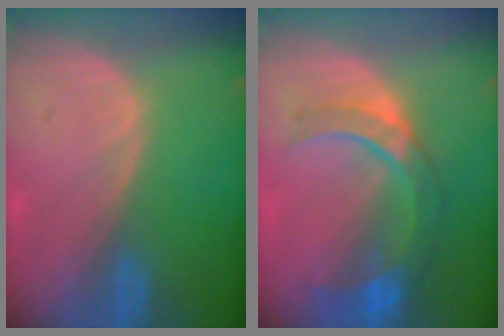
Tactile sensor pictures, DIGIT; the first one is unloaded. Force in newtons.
{"total": 9.1, "press": 7.8, "slide": 4.7}